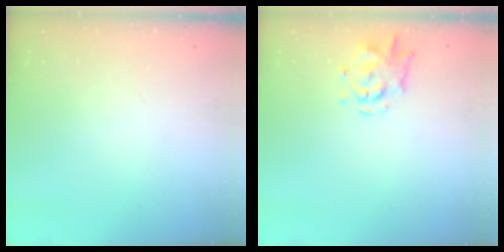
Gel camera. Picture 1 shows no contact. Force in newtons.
{"total": 1.8, "press": 1.8, "slide": 0.4}